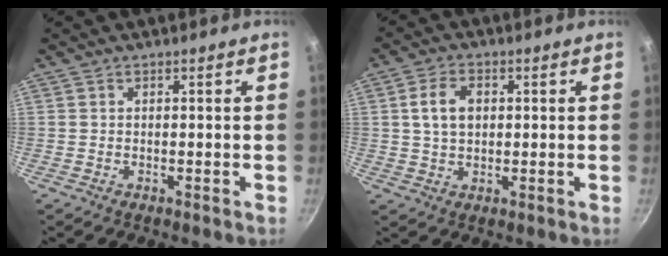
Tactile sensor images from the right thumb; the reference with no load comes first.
{"total": 6.1, "force": [1.0, 4.1, 4.4], "torque": [-0.066, 0.006, 0.017]}